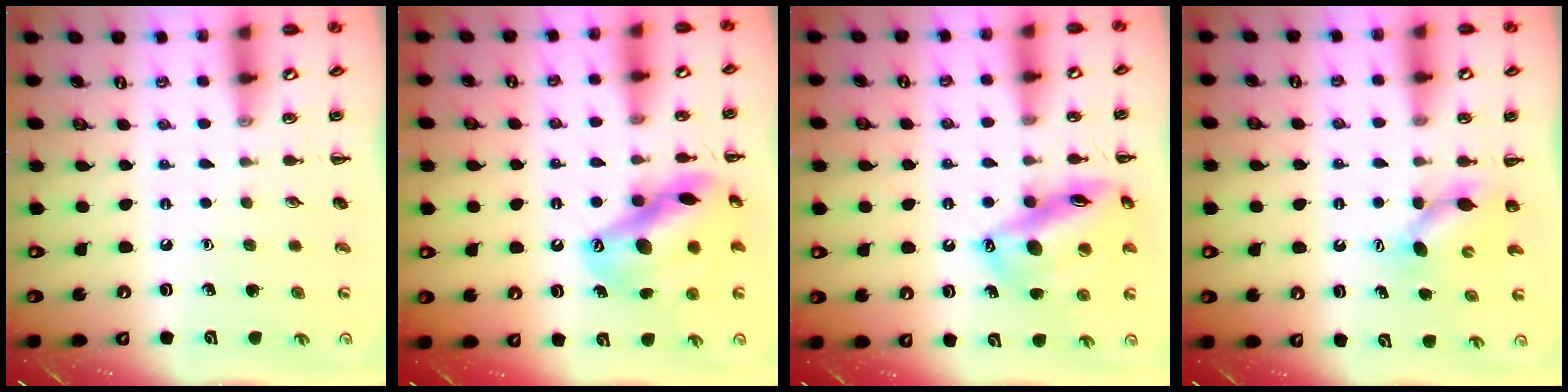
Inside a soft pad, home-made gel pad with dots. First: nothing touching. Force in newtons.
{"total": 17.8, "press": 17.6, "slide": 2.8}
{"total": 16.5, "press": 16.1, "slide": 3.4}
{"total": 5.2, "press": 5.2, "slide": 0.3}